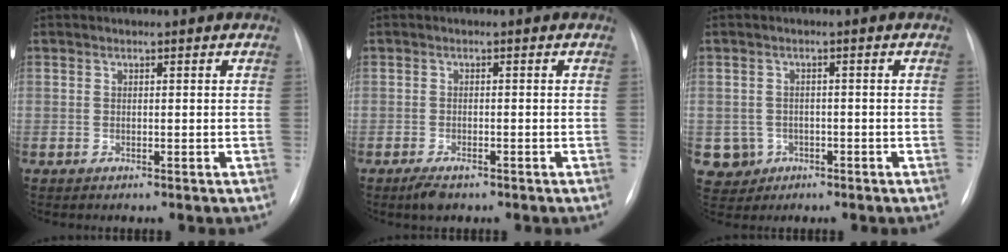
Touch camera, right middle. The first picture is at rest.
{"total": 2.4, "force": [-1.6, 0.8, 1.5], "torque": [-0.034, -0.005, -0.025]}
{"total": 4.8, "force": [-1.3, 4.6, 0.5], "torque": [-0.012, 0.005, -0.013]}